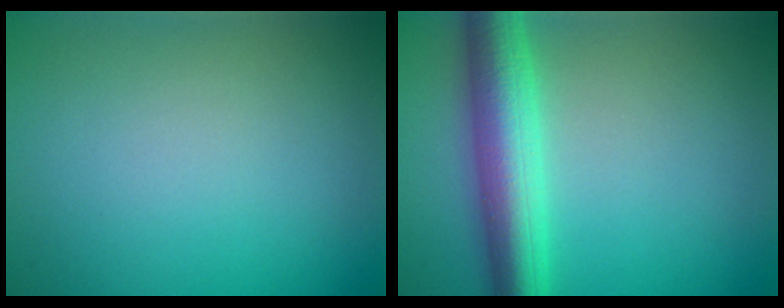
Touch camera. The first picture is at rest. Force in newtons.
{"total": 6.5, "press": 6.5, "slide": 0.0}